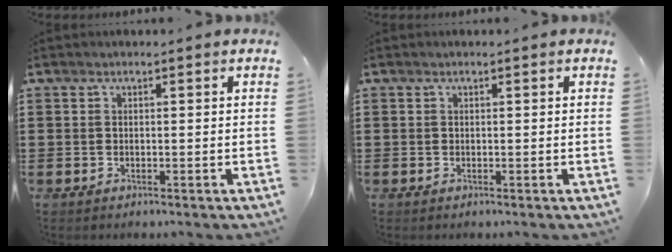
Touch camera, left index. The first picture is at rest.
{"total": 0.0}